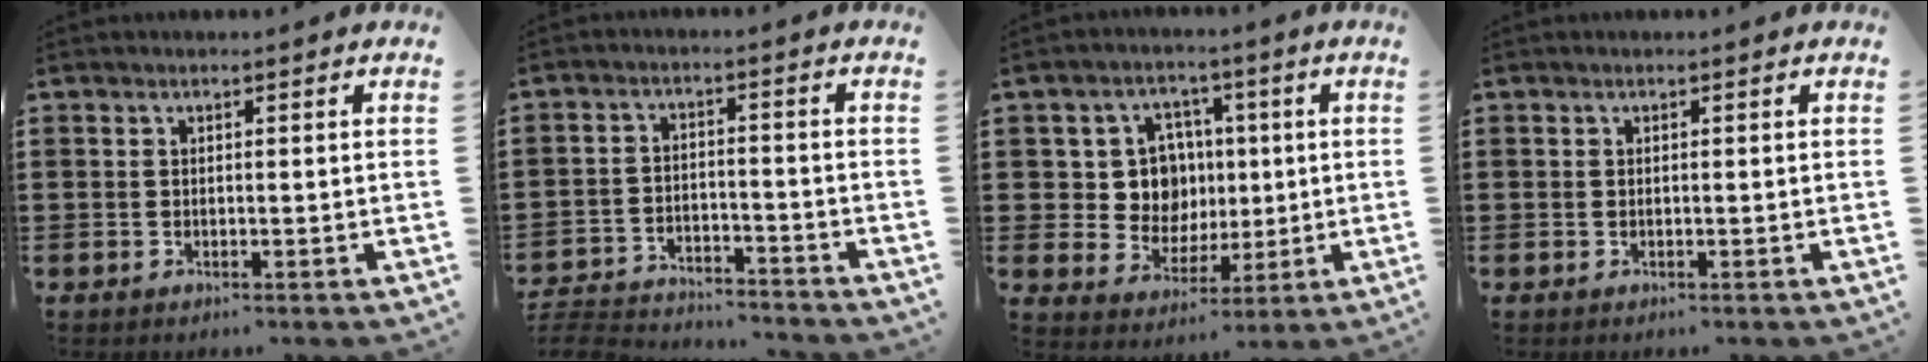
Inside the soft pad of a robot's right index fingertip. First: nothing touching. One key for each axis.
{"total": 4.8, "fx": -4.7, "fy": 0.4, "fz": 0.5, "tx": -0.025, "ty": -0.001, "tz": -0.101}
{"total": 8.5, "fx": 1.2, "fy": 7.5, "fz": 3.9, "tx": -0.089, "ty": 0.016, "tz": 0.024}
{"total": 0.0}